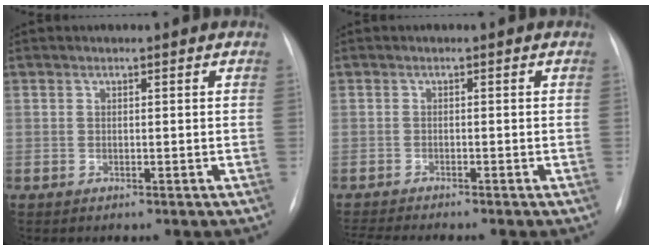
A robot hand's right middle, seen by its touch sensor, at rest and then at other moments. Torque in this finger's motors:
{"motor_torque": [0.12, -0.12, 0.05, 0.01]}